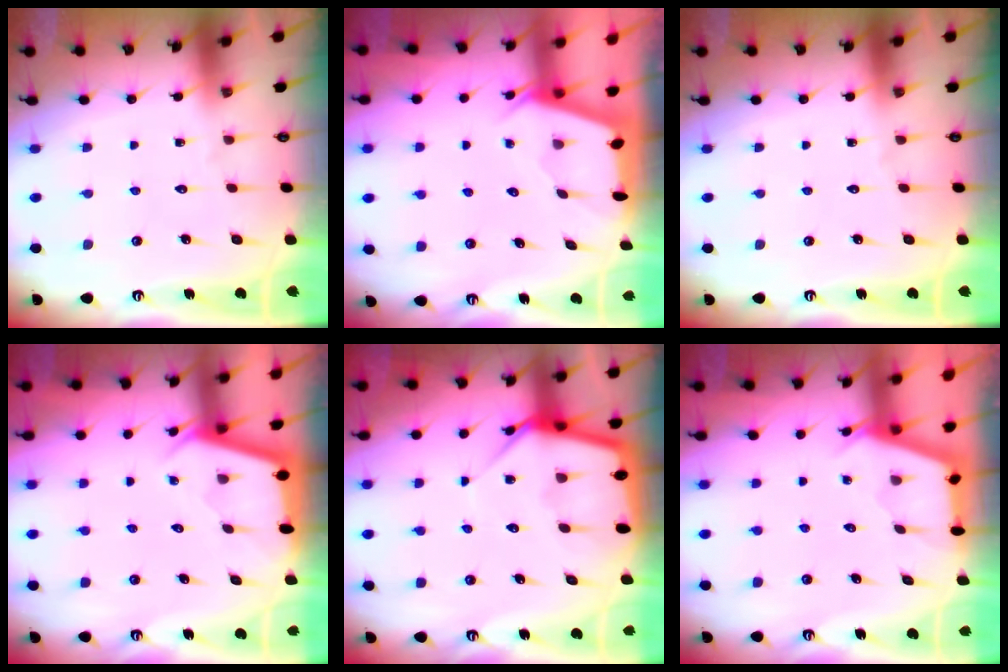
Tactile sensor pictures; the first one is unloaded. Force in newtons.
{"total": 2.0, "press": 2.0, "slide": 0.3}
{"total": 0.0}
{"total": 2.4, "press": 2.4, "slide": 0.2}
{"total": 8.8, "press": 8.7, "slide": 0.8}
{"total": 2.7, "press": 2.7, "slide": 0.3}